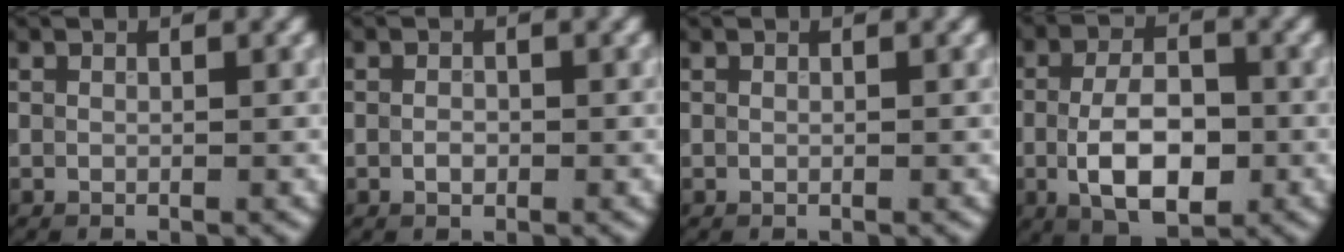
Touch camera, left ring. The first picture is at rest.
{"total": 0.9, "force": [-0.2, 0.6, 0.7], "torque": [-0.012, 0.000, -0.005]}
{"total": 0.0}
{"total": 6.8, "force": [-1.3, 3.5, 5.7], "torque": [-0.104, -0.002, -0.025]}